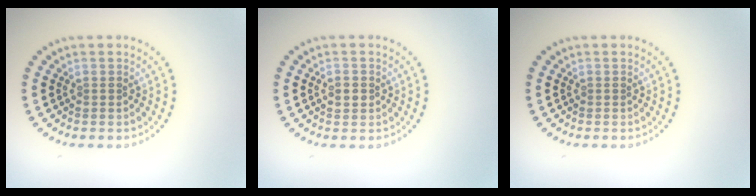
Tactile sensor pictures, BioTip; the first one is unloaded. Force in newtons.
{"total": 1.8, "press": 1.7, "slide": 0.2}
{"total": 0.0}